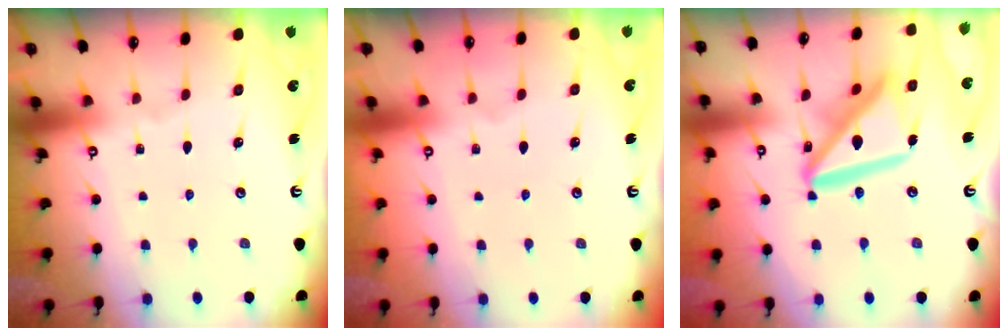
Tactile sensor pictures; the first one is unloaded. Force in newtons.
{"total": 0.5, "press": 0.5, "slide": 0.1}
{"total": 18.1, "press": 18.0, "slide": 1.8}